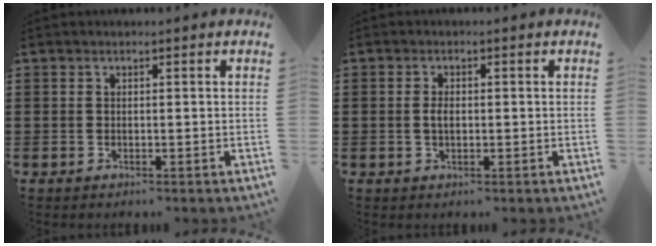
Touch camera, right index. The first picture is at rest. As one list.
[{"total": 2.0, "force": [-0.1, 1.0, 1.8], "torque": [-0.036, 0.004, -0.003]}]